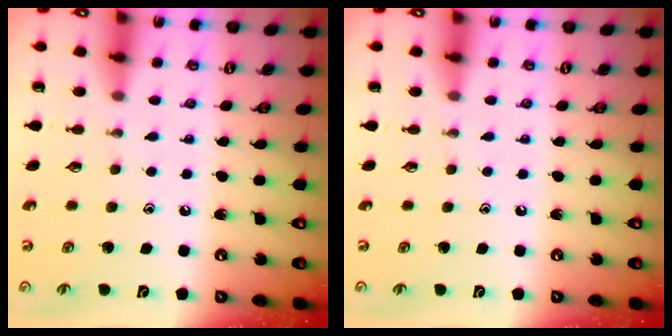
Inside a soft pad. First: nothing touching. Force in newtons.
{"total": 0.0}